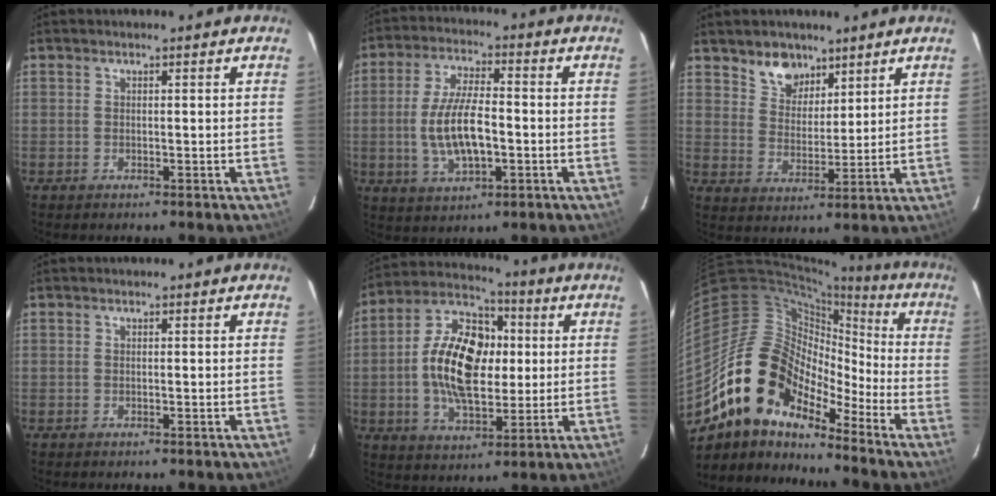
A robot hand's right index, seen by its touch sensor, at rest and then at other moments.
{"total": 11.6, "force": [-1.8, 4.7, 10.5], "torque": [-0.209, 0.000, -0.026]}
{"total": 7.0, "force": [5.2, 4.3, 2.0], "torque": [-0.030, 0.013, 0.099]}
{"total": 0.0}
{"total": 17.7, "force": [0.7, 10.5, 14.2], "torque": [-0.277, 0.022, 0.010]}
{"total": 15.5, "force": [-11.5, 7.6, 7.1], "torque": [-0.127, 0.014, -0.227]}